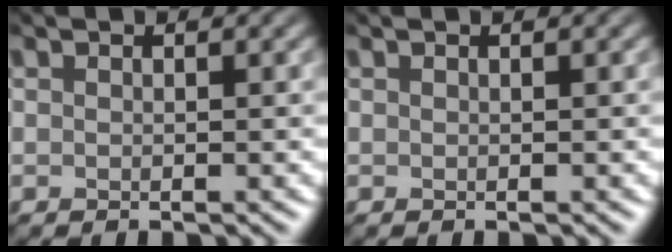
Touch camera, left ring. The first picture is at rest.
{"total": 0.0}